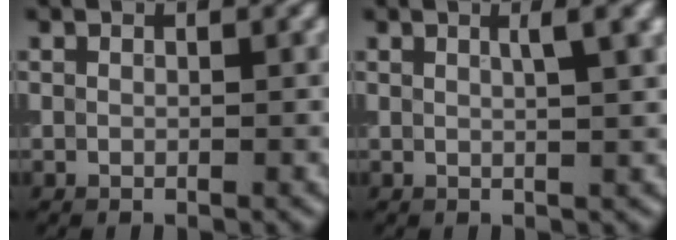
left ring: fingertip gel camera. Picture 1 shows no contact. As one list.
[{"total": 3.3, "force": [1.2, 0.9, 2.9], "torque": [-0.026, 0.008, 0.014]}]